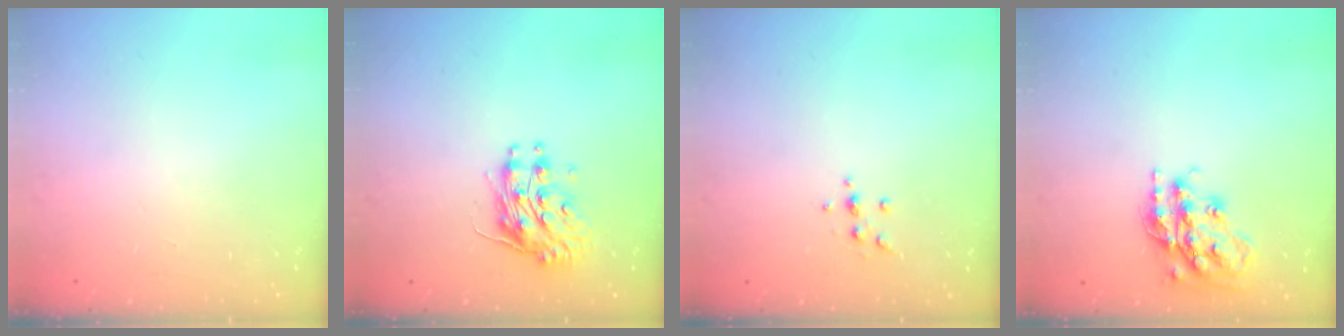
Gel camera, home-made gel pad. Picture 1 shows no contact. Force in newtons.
{"total": 10.4, "press": 10.4, "slide": 0.8}
{"total": 3.5, "press": 3.3, "slide": 1.0}
{"total": 17.6, "press": 17.5, "slide": 1.3}